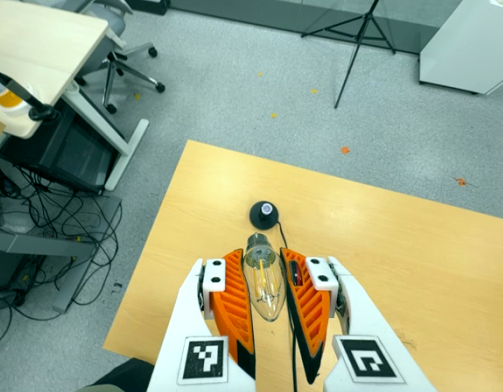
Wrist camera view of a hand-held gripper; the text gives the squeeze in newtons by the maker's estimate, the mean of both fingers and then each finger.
{"total": 19.9, "left": 22.2, "right": 17.6}